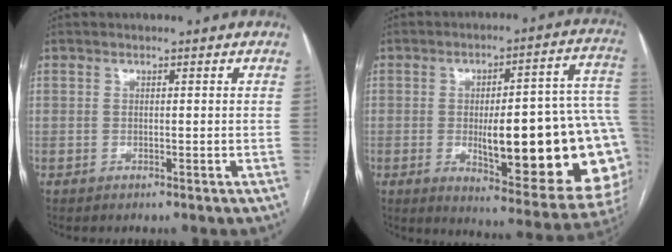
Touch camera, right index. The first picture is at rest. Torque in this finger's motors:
{"motor_torque": [2.14, 0.00, 1.05, 0.21]}